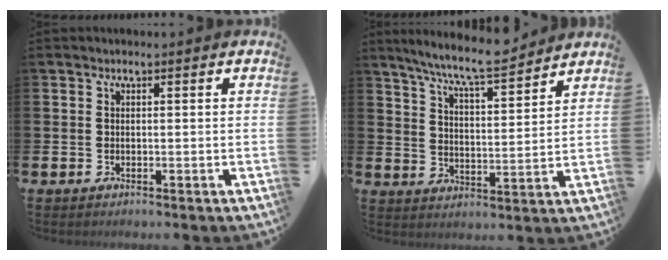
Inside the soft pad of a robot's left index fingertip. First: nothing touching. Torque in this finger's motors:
{"motor_torque": [0.85, -1.03, 0.56, 0.11]}